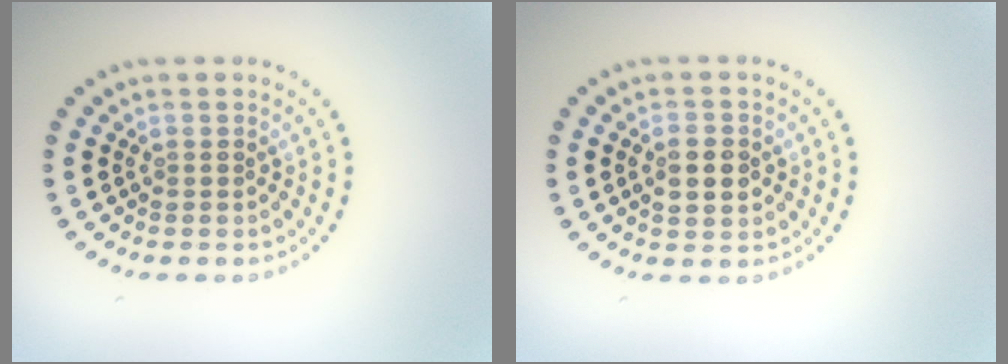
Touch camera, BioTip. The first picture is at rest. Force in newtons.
{"total": 2.9, "press": 2.9, "slide": 0.2}